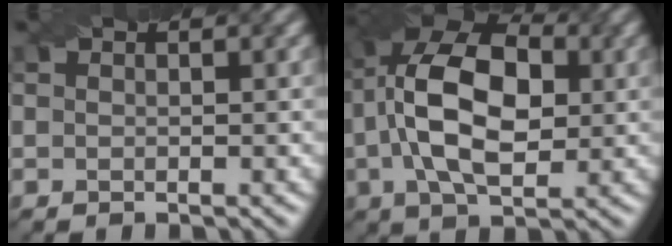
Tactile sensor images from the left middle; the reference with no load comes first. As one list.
[{"total": 12.3, "force": [1.1, 6.9, 10.2], "torque": [-0.195, 0.025, 0.011]}]